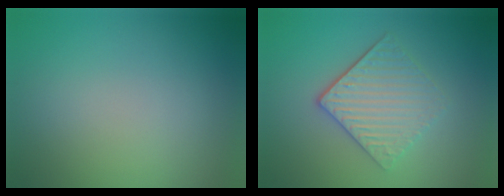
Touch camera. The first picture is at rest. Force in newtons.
{"total": 4.1, "press": 3.4, "slide": 2.3}